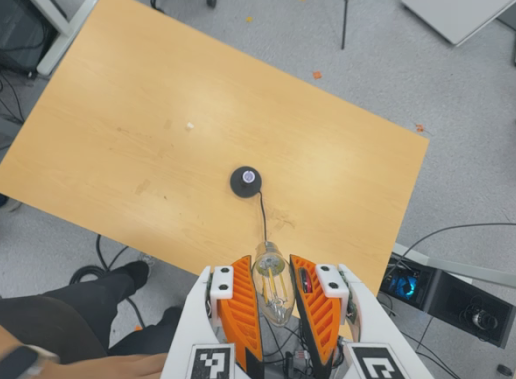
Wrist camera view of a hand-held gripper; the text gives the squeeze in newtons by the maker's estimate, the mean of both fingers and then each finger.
{"total": 12.4, "left": 12.9, "right": 11.8}